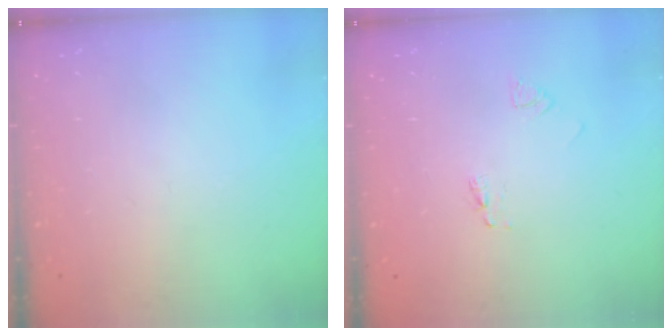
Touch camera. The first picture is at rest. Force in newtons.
{"total": 1.5, "press": 1.5, "slide": 0.1}